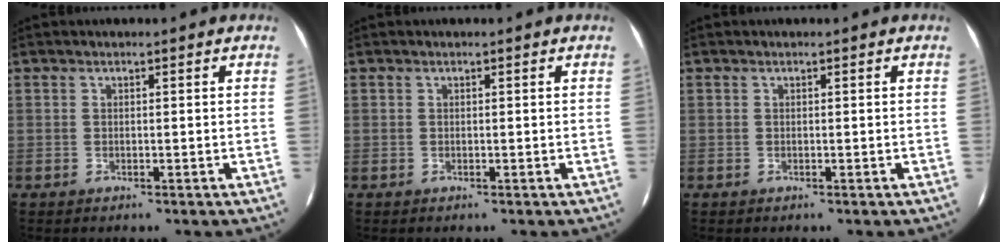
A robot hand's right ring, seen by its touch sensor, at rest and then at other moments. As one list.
[{"total": 0.0}, {"total": 0.0}]